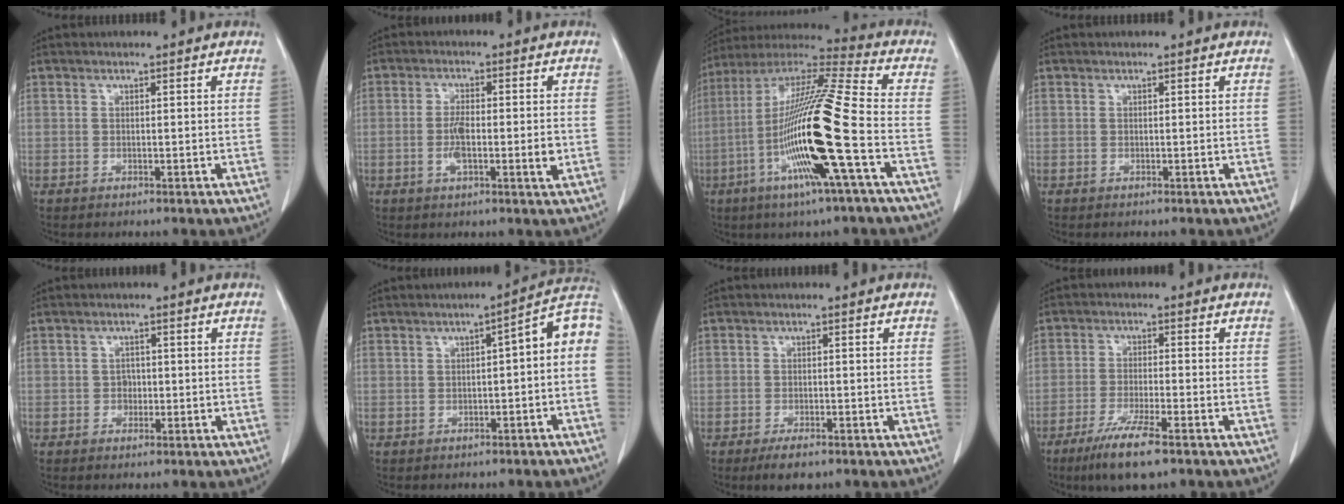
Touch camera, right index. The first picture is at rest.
{"total": 6.0, "force": [-1.0, 1.4, 5.8], "torque": [-0.106, -0.001, -0.019]}
{"total": 20.9, "force": [-5.5, -0.2, 20.1], "torque": [-0.406, -0.018, -0.116]}
{"total": 0.0}
{"total": 1.5, "force": [-0.3, 1.3, 0.7], "torque": [-0.007, 0.006, -0.004]}
{"total": 7.7, "force": [-0.6, 1.7, 7.5], "torque": [-0.095, 0.031, -0.011]}
{"total": 3.1, "force": [-2.2, 1.2, 1.9], "torque": [-0.037, -0.004, -0.031]}
{"total": 8.0, "force": [-5.2, 0.6, 6.0], "torque": [-0.115, -0.020, -0.091]}